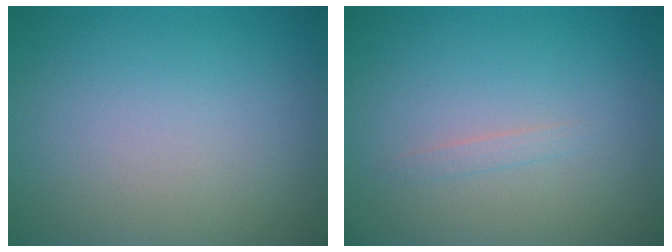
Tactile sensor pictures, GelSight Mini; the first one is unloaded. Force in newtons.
{"total": 0.7, "press": 0.7, "slide": 0.1}